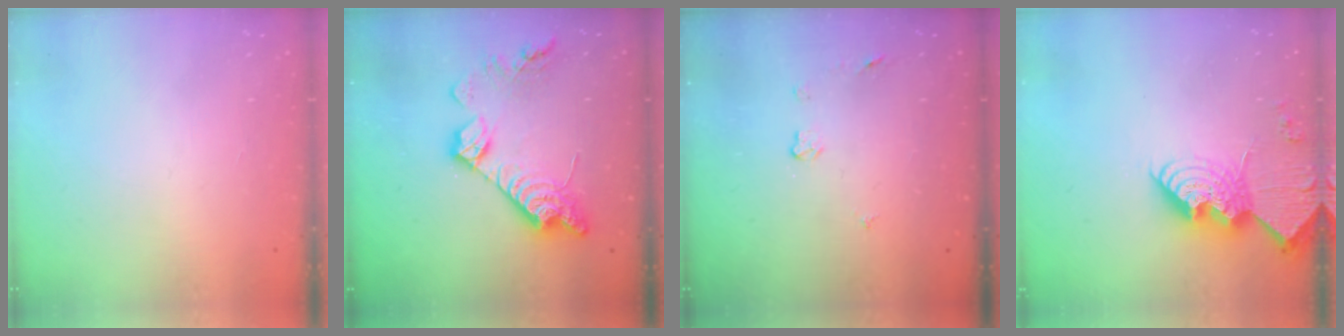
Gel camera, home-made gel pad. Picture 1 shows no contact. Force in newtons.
{"total": 15.8, "press": 15.8, "slide": 1.2}
{"total": 4.3, "press": 4.3, "slide": 0.5}
{"total": 14.9, "press": 14.9, "slide": 1.2}